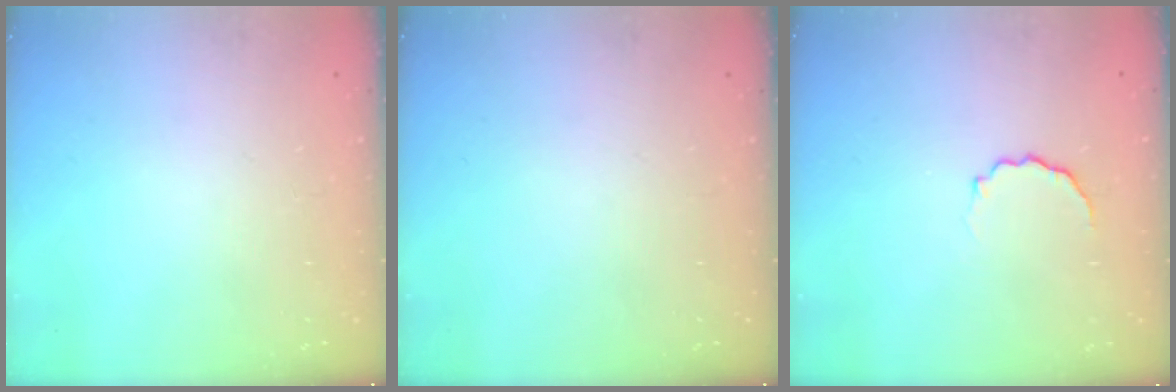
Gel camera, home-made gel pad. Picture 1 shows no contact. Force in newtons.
{"total": 0.0}
{"total": 4.0, "press": 3.9, "slide": 0.7}